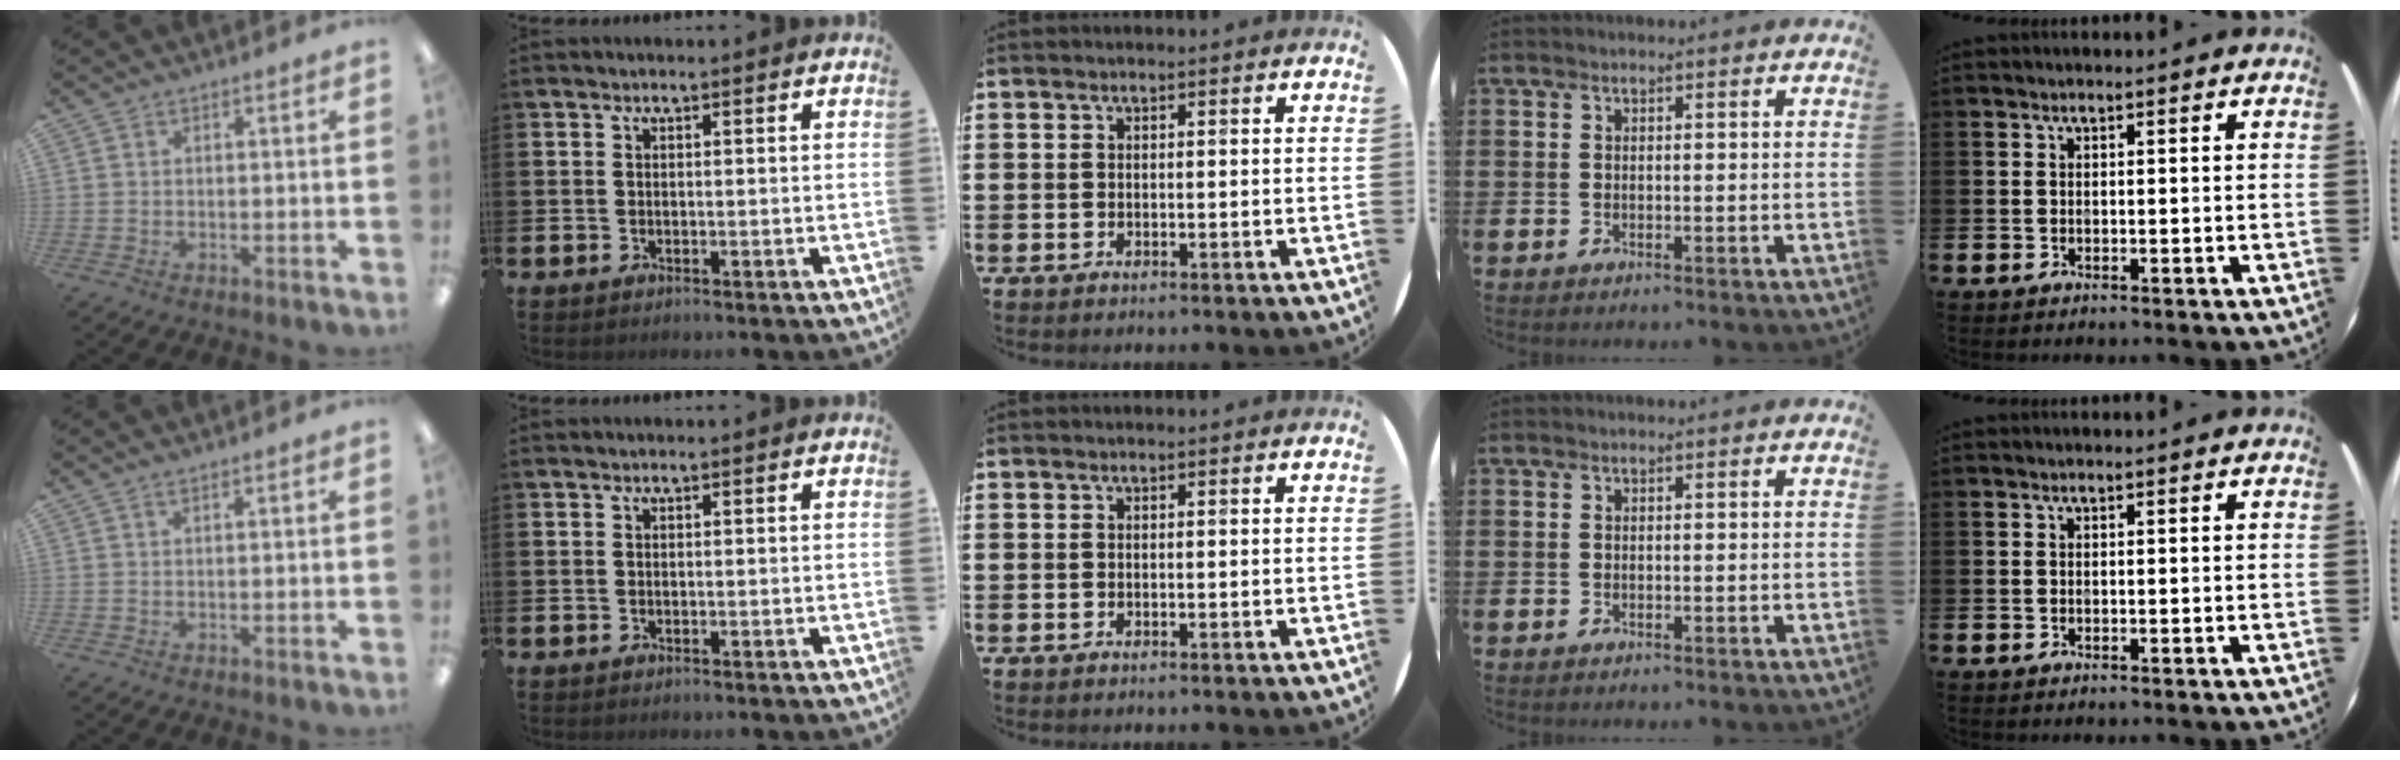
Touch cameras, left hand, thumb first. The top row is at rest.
{"thumb": {"total": 0.5, "force": [0.3, 0.1, 0.5], "torque": [-0.010, 0.000, 0.004]}}